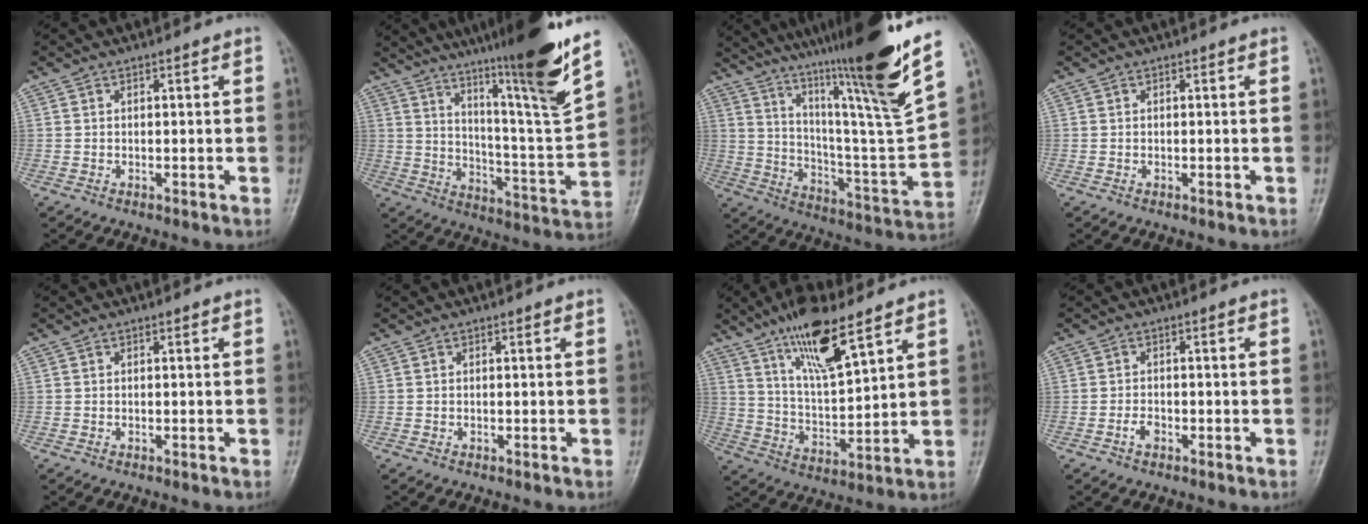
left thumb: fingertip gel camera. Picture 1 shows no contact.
{"total": 22.0, "force": [14.8, 0.8, 16.3], "torque": [-0.223, -0.076, 0.234]}
{"total": 28.6, "force": [19.2, 1.8, 21.1], "torque": [-0.319, -0.097, 0.307]}
{"total": 0.0}
{"total": 0.0}
{"total": 0.0}
{"total": 13.2, "force": [8.6, 3.4, 9.4], "torque": [-0.160, -0.047, 0.165]}
{"total": 1.8, "force": [-0.9, 1.1, 1.1], "torque": [-0.021, 0.007, -0.019]}